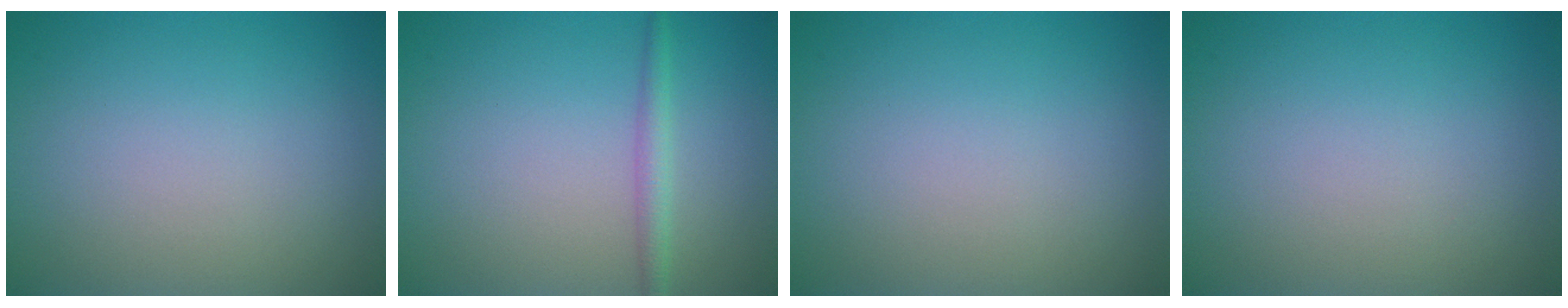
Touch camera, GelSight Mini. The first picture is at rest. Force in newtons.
{"total": 1.8, "press": 1.8, "slide": 0.0}
{"total": 0.0}
{"total": 0.0}